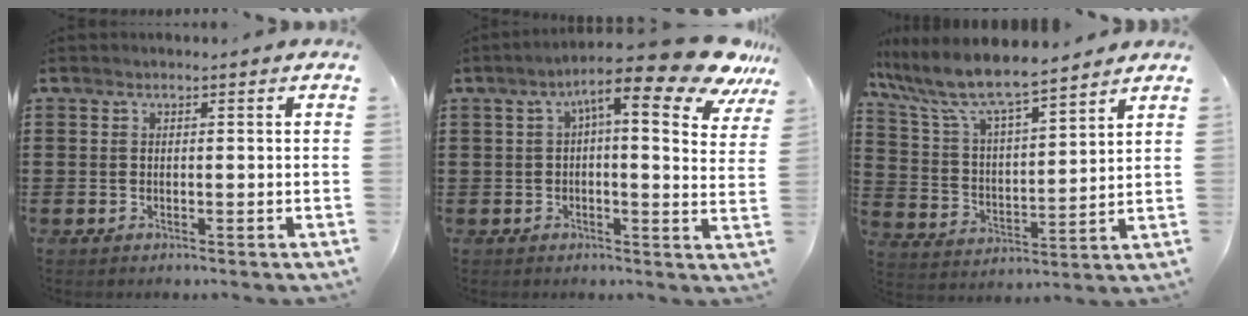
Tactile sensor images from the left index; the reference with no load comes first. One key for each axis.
{"total": 13.1, "fx": 7.6, "fy": 2.2, "fz": 10.4, "tx": -0.169, "ty": -0.033, "tz": 0.116}
{"total": 8.4, "fx": 7.4, "fy": 1.1, "fz": 3.8, "tx": -0.108, "ty": -0.039, "tz": 0.126}